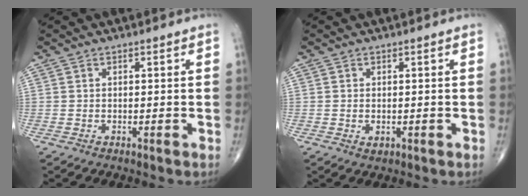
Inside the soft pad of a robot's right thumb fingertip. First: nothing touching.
{"total": 1.4, "force": [-0.2, 0.9, 1.0], "torque": [-0.013, -0.002, -0.002]}